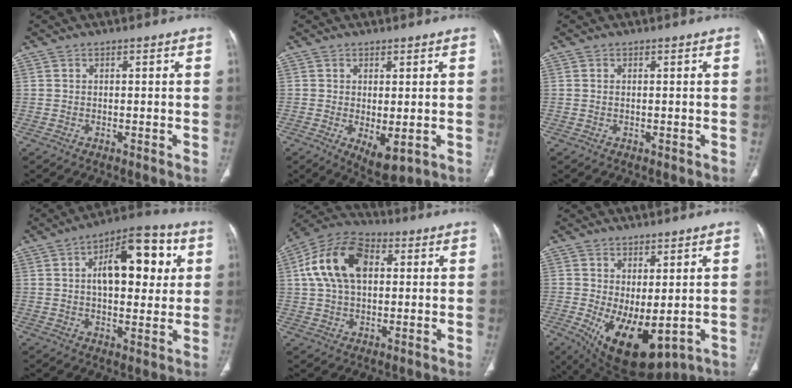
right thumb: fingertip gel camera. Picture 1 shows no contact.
{"total": 5.4, "force": [-1.1, 2.4, 4.7], "torque": [-0.073, -0.016, -0.004]}
{"total": 0.0}
{"total": 16.2, "force": [4.0, 8.1, 13.5], "torque": [-0.154, 0.012, 0.056]}
{"total": 14.9, "force": [3.2, 9.3, 11.1], "torque": [-0.205, 0.021, 0.051]}
{"total": 12.4, "force": [-2.2, 5.8, 10.7], "torque": [-0.171, -0.018, -0.004]}